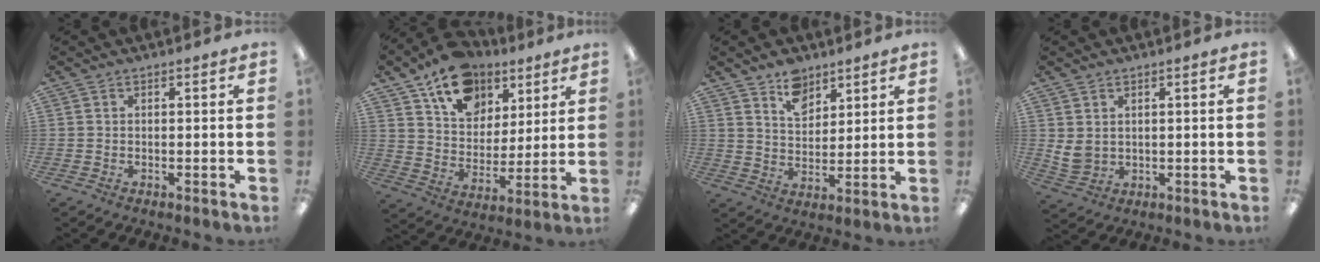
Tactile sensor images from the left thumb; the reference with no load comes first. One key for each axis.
{"total": 15.8, "fx": 10.4, "fy": 10.3, "fz": 5.9, "tx": -0.095, "ty": -0.057, "tz": 0.192}
{"total": 8.2, "fx": 6.1, "fy": 4.9, "fz": 2.4, "tx": -0.031, "ty": -0.032, "tz": 0.111}
{"total": 4.1, "fx": 1.9, "fy": 3.0, "fz": 2.0, "tx": -0.047, "ty": -0.007, "tz": 0.039}